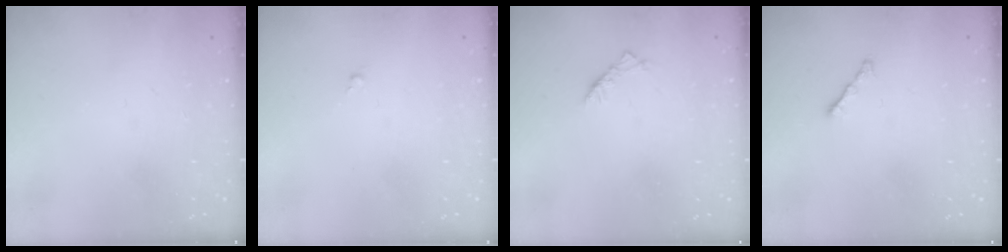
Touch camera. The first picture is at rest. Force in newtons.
{"total": 0.0}
{"total": 2.5, "press": 2.4, "slide": 0.7}
{"total": 1.7, "press": 1.6, "slide": 0.6}